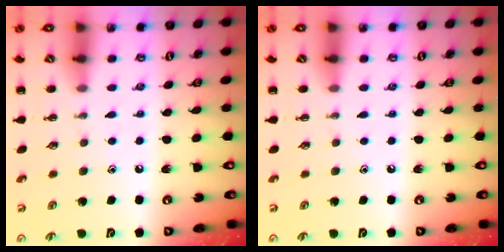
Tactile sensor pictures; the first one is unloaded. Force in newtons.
{"total": 0.0}